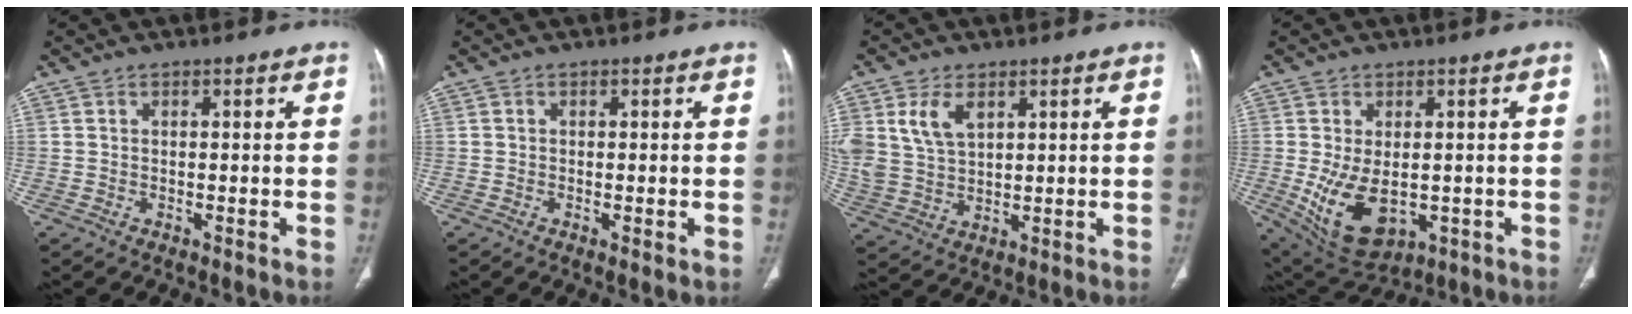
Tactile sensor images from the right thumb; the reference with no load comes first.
{"total": 1.2, "force": [-0.3, 0.3, 1.2], "torque": [-0.024, -0.006, -0.006]}
{"total": 8.7, "force": [3.7, 5.4, 5.6], "torque": [-0.109, -0.008, 0.084]}
{"total": 11.8, "force": [-1.8, 7.1, 9.2], "torque": [-0.155, -0.013, -0.005]}